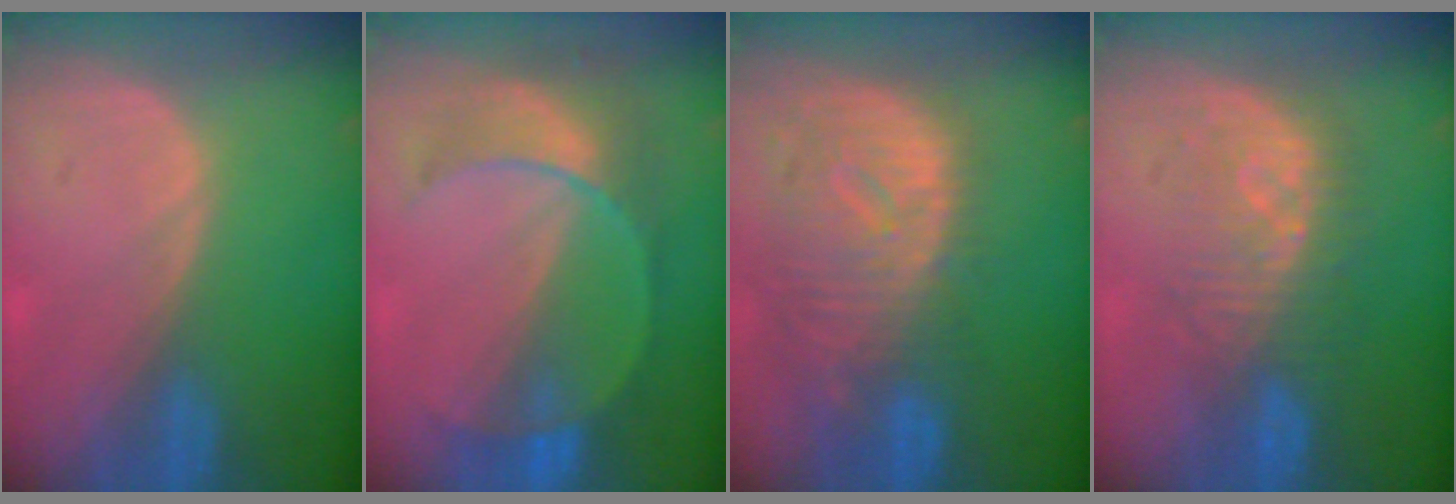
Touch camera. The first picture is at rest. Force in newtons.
{"total": 7.3, "press": 7.3, "slide": 0.2}
{"total": 11.9, "press": 10.2, "slide": 6.1}
{"total": 7.8, "press": 7.7, "slide": 1.1}